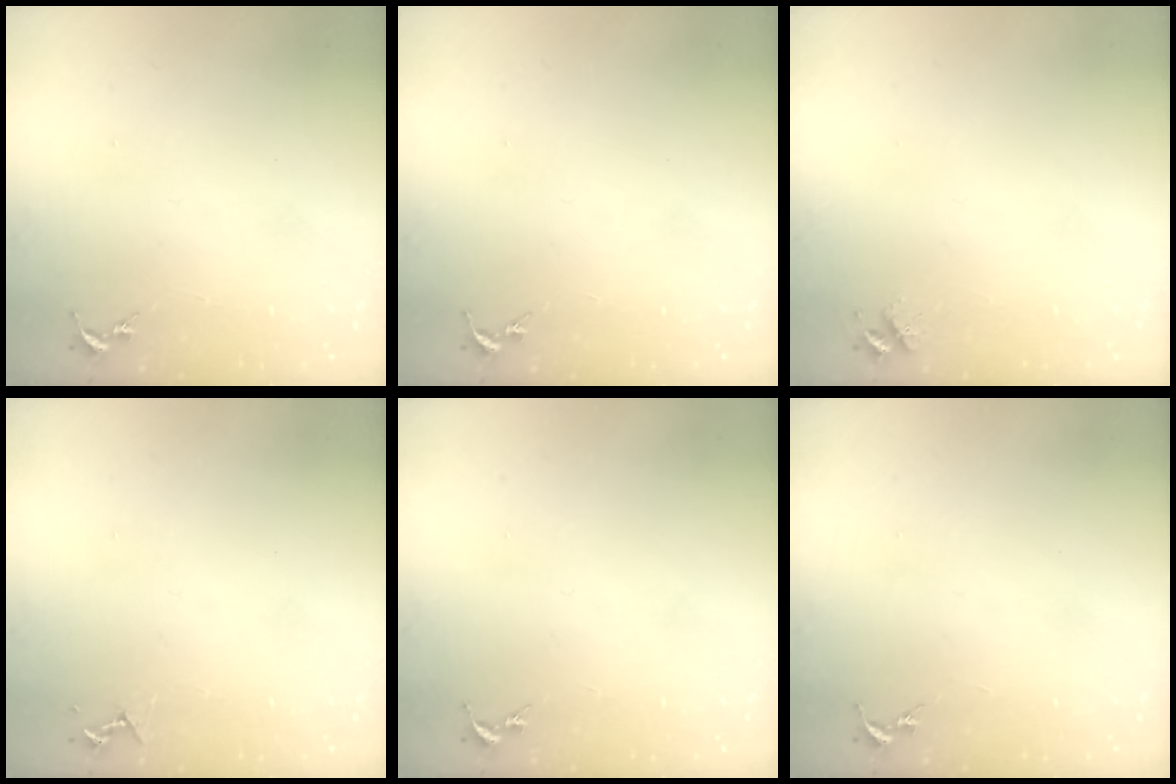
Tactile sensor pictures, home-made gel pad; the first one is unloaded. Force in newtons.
{"total": 0.0}
{"total": 4.7, "press": 4.7, "slide": 0.7}
{"total": 3.8, "press": 3.7, "slide": 0.6}
{"total": 0.0}
{"total": 0.0}